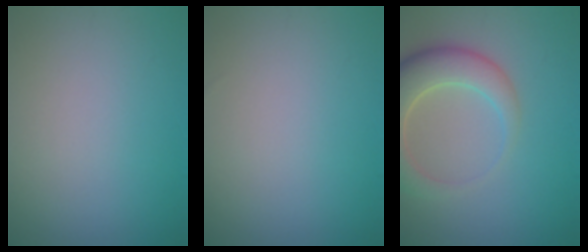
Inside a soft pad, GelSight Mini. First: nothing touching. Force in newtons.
{"total": 0.0}
{"total": 6.0, "press": 6.0, "slide": 0.5}